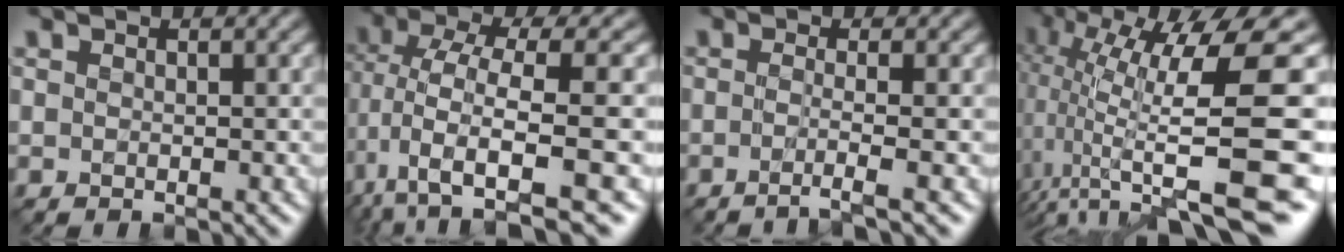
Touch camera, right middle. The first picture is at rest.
{"total": 8.3, "force": [-2.9, 3.0, 7.1], "torque": [-0.133, 0.005, -0.057]}
{"total": 2.6, "force": [-1.0, 0.6, 2.3], "torque": [-0.027, -0.007, -0.033]}
{"total": 12.8, "force": [1.5, 2.9, 12.4], "torque": [-0.206, 0.007, 0.046]}